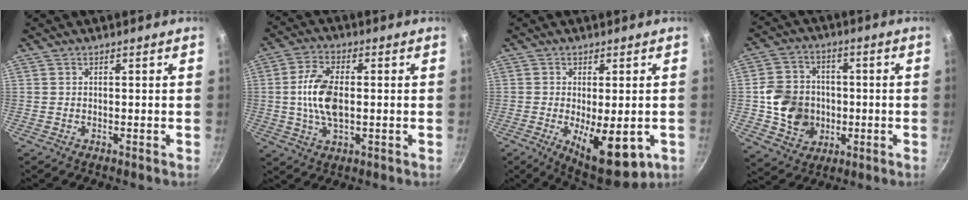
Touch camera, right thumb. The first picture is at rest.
{"total": 10.1, "force": [0.0, 5.3, 8.6], "torque": [-0.172, 0.003, 0.001]}
{"total": 12.5, "force": [-3.7, 5.1, 10.8], "torque": [-0.149, -0.015, -0.038]}
{"total": 12.7, "force": [-1.3, 10.8, 6.4], "torque": [-0.080, 0.009, -0.019]}